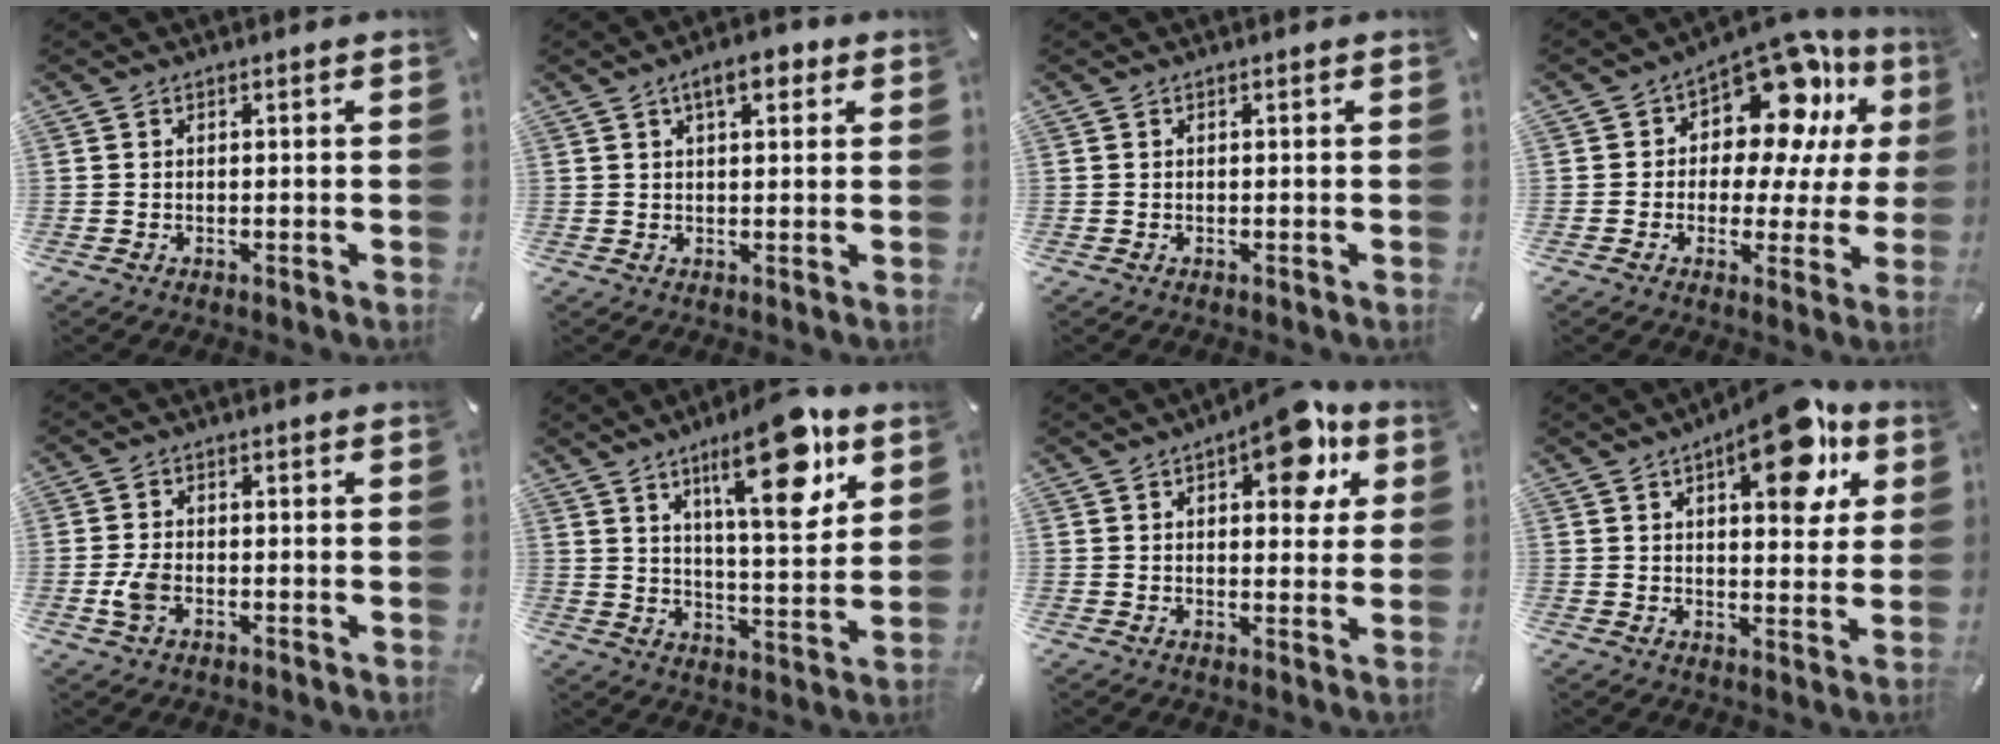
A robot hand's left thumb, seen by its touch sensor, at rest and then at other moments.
{"total": 6.0, "force": [2.8, 2.5, 4.7], "torque": [-0.074, -0.001, 0.042]}
{"total": 0.0}
{"total": 14.4, "force": [8.8, 7.4, 8.8], "torque": [-0.131, -0.072, 0.153]}
{"total": 4.1, "force": [-1.2, 2.4, 3.0], "torque": [-0.070, 0.000, -0.024]}
{"total": 18.5, "force": [10.4, 6.4, 14.0], "torque": [-0.196, -0.051, 0.158]}
{"total": 11.8, "force": [6.1, 5.7, 8.4], "torque": [-0.091, -0.032, 0.097]}
{"total": 15.6, "force": [8.5, 7.0, 11.0], "torque": [-0.138, -0.043, 0.136]}